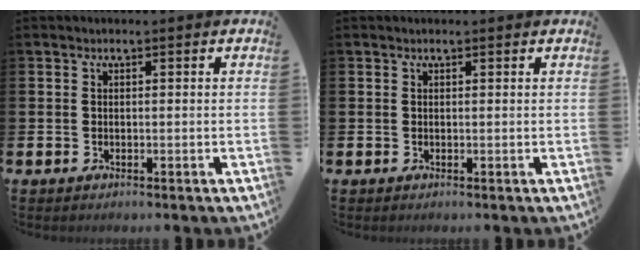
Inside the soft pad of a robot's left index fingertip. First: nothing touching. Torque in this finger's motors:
{"motor_torque": [0.18, -1.50, -0.01, -0.01]}